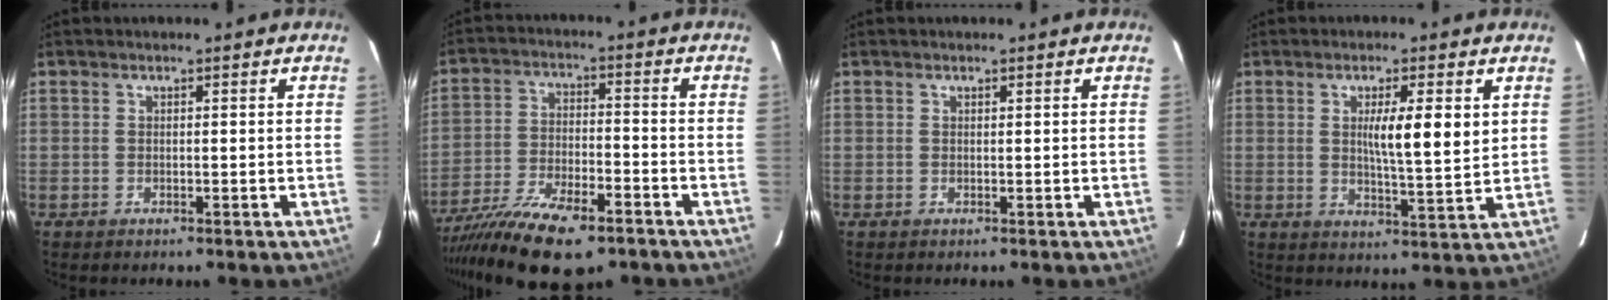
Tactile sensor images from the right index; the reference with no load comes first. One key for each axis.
{"total": 14.5, "fx": -10.9, "fy": 4.0, "fz": 8.7, "tx": -0.162, "ty": -0.018, "tz": -0.188}
{"total": 0.0}
{"total": 7.5, "fx": 2.0, "fy": 0.8, "fz": 7.2, "tx": -0.116, "ty": -0.007, "tz": 0.031}